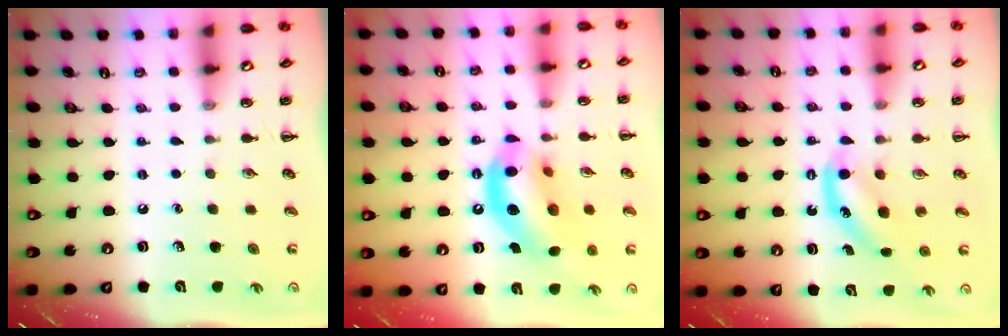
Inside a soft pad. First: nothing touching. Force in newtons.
{"total": 16.1, "press": 15.5, "slide": 4.4}
{"total": 5.4, "press": 5.3, "slide": 0.8}